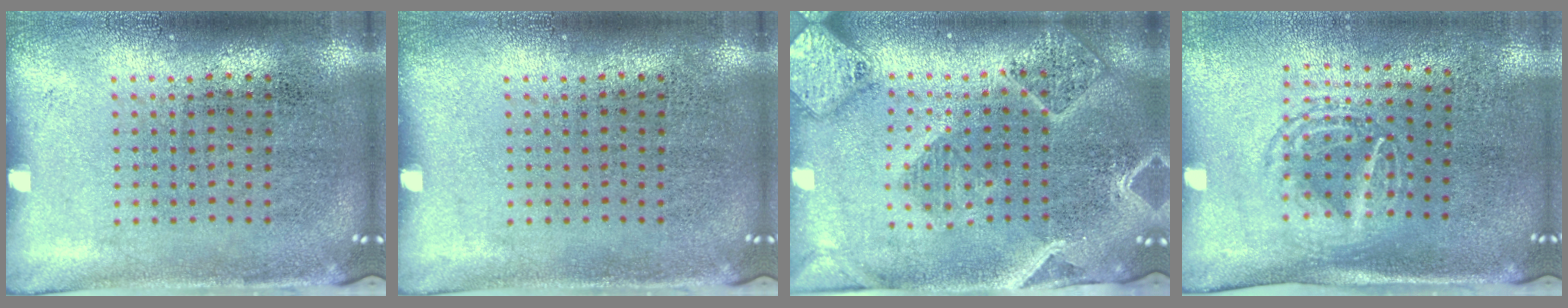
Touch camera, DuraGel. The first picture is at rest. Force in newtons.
{"total": 0.0}
{"total": 2.7, "press": 2.4, "slide": 1.3}
{"total": 1.6, "press": 1.3, "slide": 0.9}